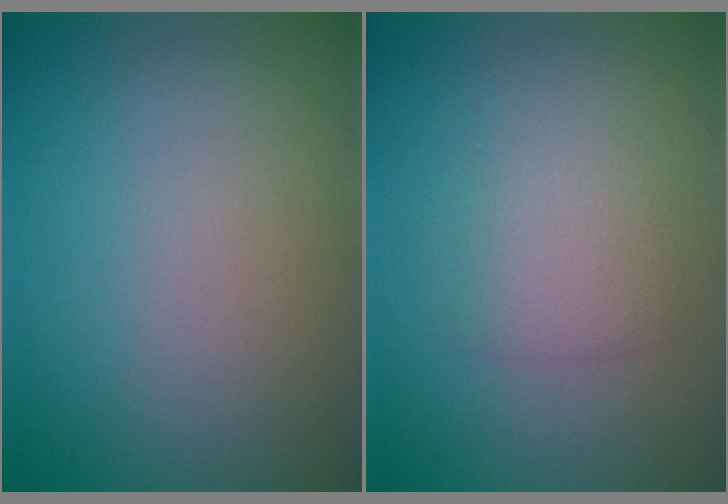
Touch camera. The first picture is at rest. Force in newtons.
{"total": 2.3, "press": 2.3, "slide": 0.1}